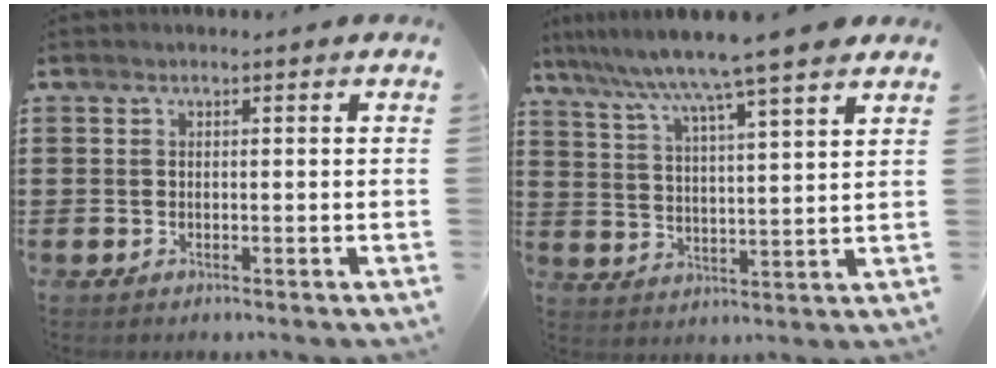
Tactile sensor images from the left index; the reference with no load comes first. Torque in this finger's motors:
{"motor_torque": [2.14, 0.00, 1.05, 0.21]}